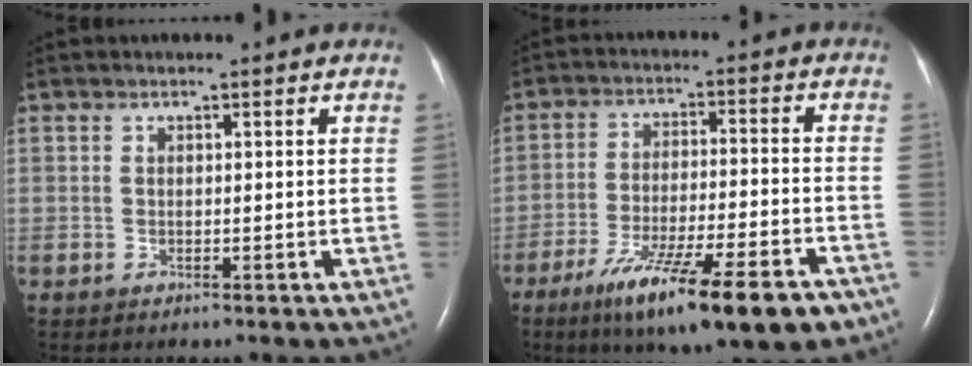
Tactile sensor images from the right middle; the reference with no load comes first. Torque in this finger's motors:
{"motor_torque": [1.15, -0.99, 0.37, 0.12]}